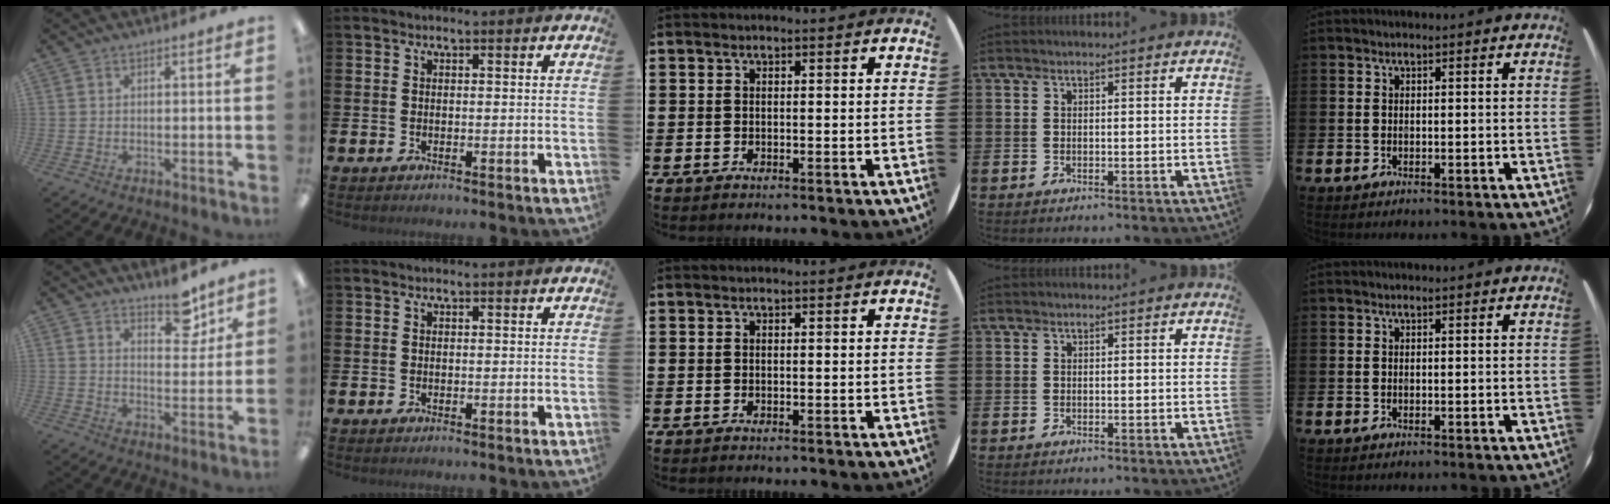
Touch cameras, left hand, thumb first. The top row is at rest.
{"thumb": {"total": 7.7, "force": [6.1, 3.4, 3.1], "torque": [-0.015, -0.044, 0.103]}}